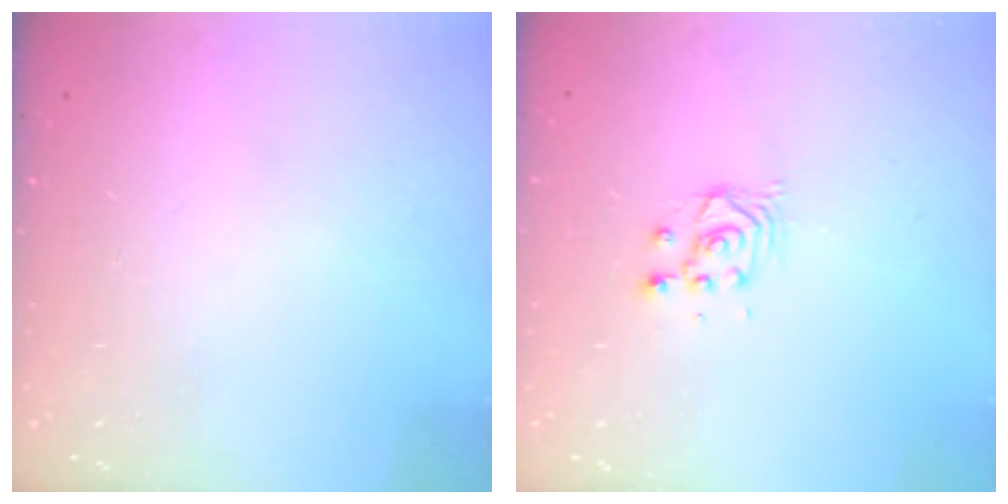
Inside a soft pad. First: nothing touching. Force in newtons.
{"total": 2.9, "press": 2.9, "slide": 0.1}